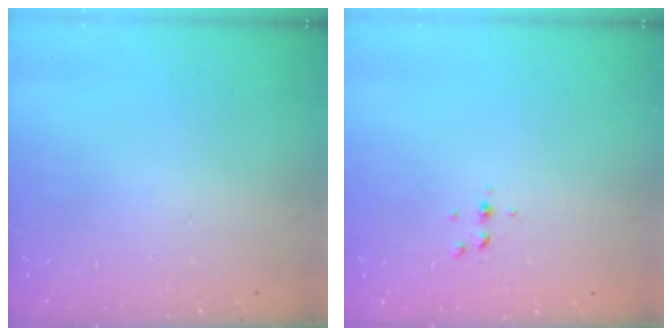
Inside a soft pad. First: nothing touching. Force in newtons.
{"total": 2.6, "press": 2.6, "slide": 0.3}